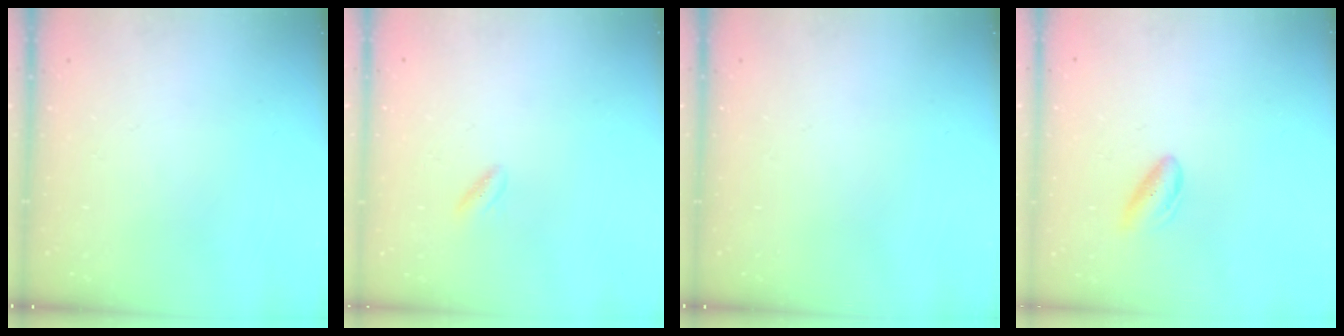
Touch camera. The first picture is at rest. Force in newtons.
{"total": 1.3, "press": 1.2, "slide": 0.5}
{"total": 0.0}
{"total": 4.8, "press": 4.7, "slide": 1.2}